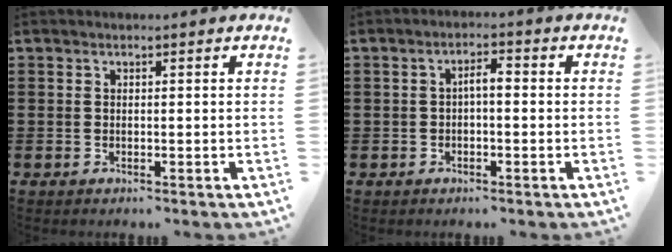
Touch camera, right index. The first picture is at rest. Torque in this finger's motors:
{"motor_torque": [0.48, -0.36, 0.10, 0.08]}